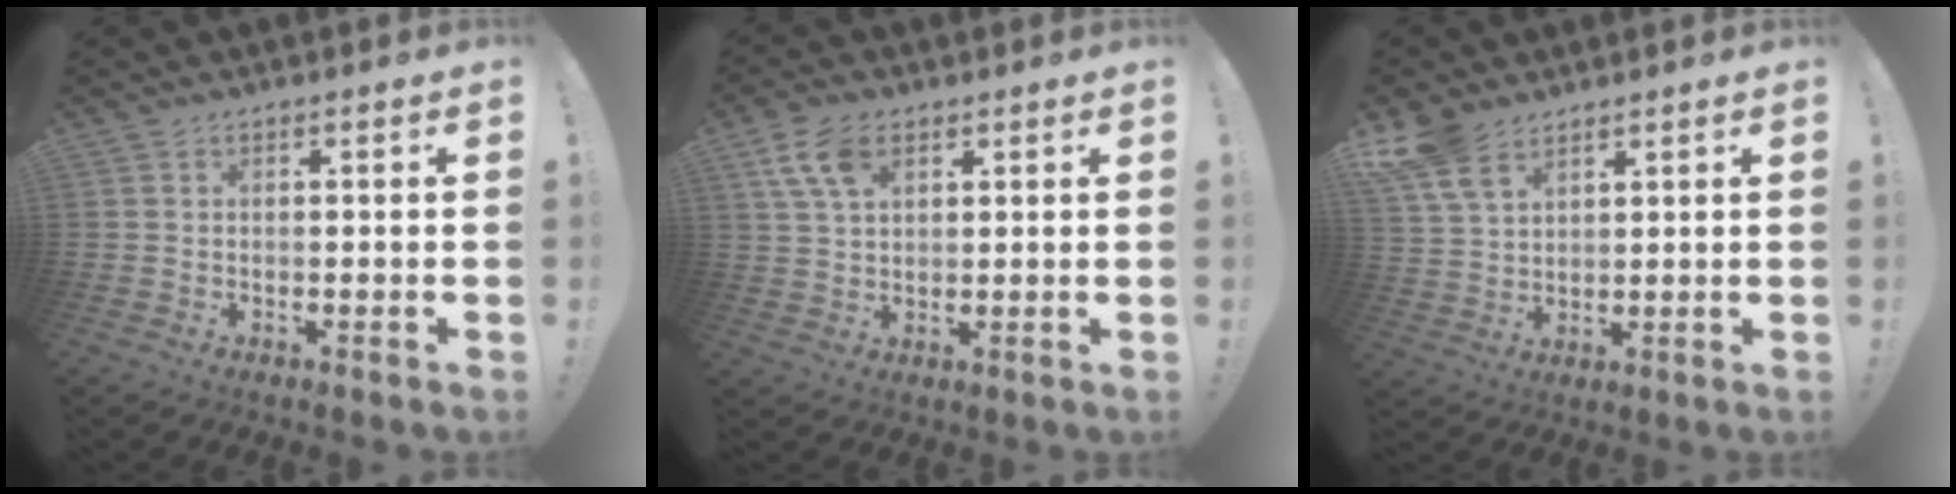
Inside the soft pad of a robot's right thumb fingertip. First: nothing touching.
{"total": 8.2, "force": [4.0, 4.8, 5.4], "torque": [-0.101, -0.007, 0.078]}
{"total": 9.3, "force": [6.4, 4.8, 4.7], "torque": [-0.104, -0.027, 0.127]}